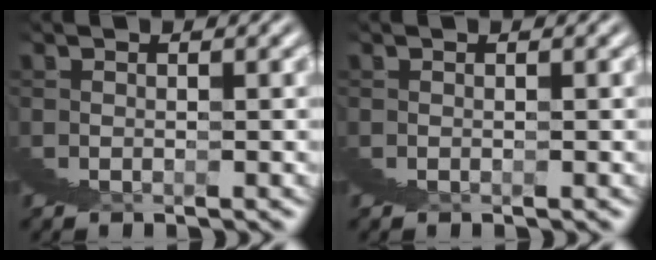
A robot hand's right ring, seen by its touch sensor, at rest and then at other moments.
{"total": 0.0}